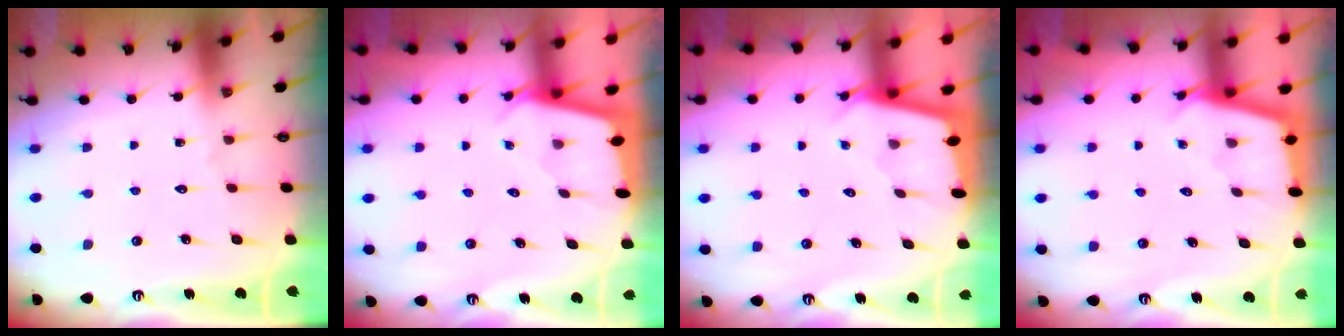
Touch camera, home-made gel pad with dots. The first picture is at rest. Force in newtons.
{"total": 1.9, "press": 1.9, "slide": 0.2}
{"total": 2.0, "press": 2.0, "slide": 0.2}
{"total": 2.8, "press": 2.8, "slide": 0.3}